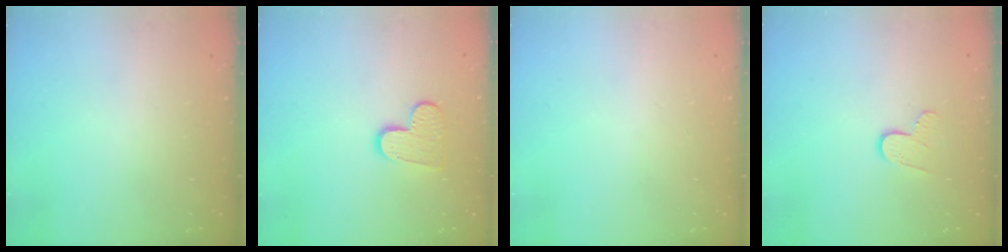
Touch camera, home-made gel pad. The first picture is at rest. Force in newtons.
{"total": 9.2, "press": 9.1, "slide": 0.6}
{"total": 0.8, "press": 0.5, "slide": 0.6}
{"total": 5.9, "press": 5.9, "slide": 0.6}